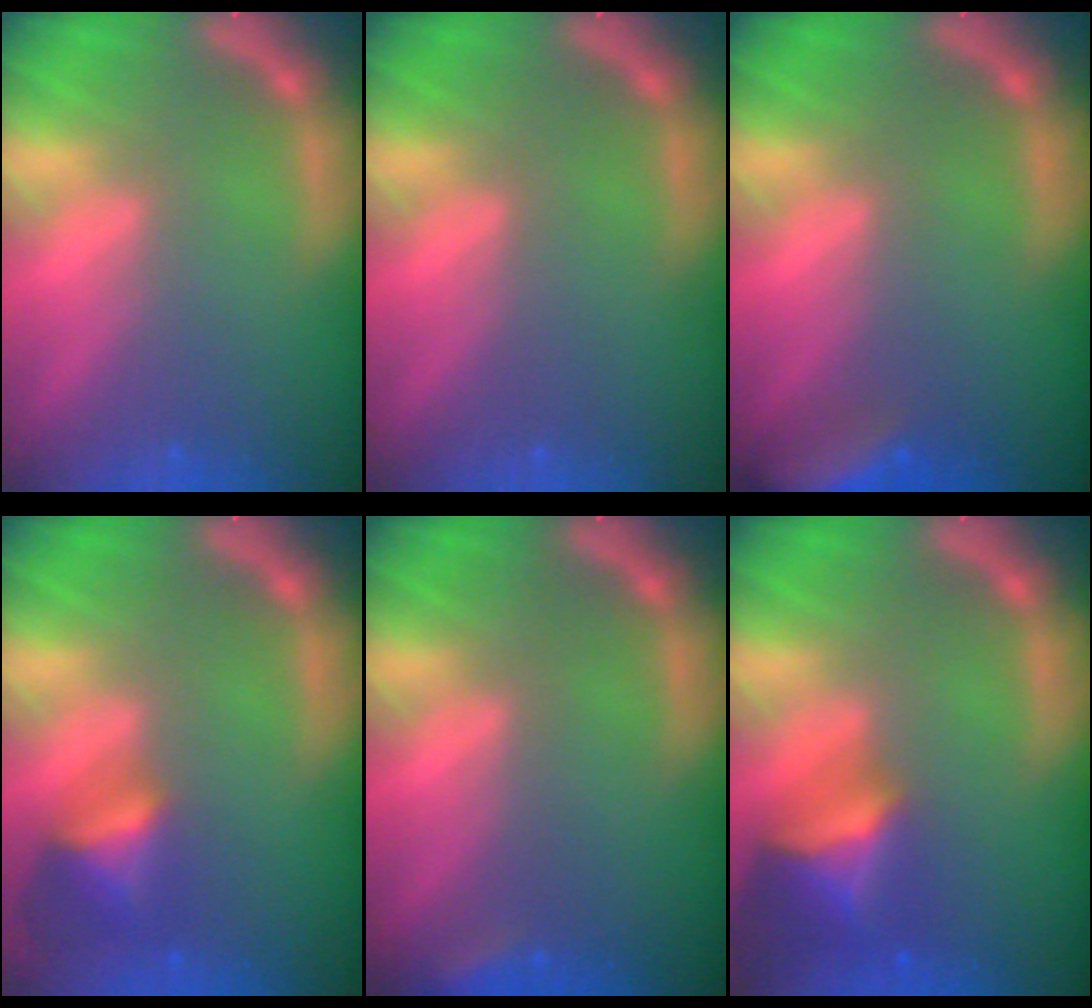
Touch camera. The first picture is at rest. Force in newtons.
{"total": 0.0}
{"total": 6.5}
{"total": 4.0}
{"total": 1.9}
{"total": 6.0}